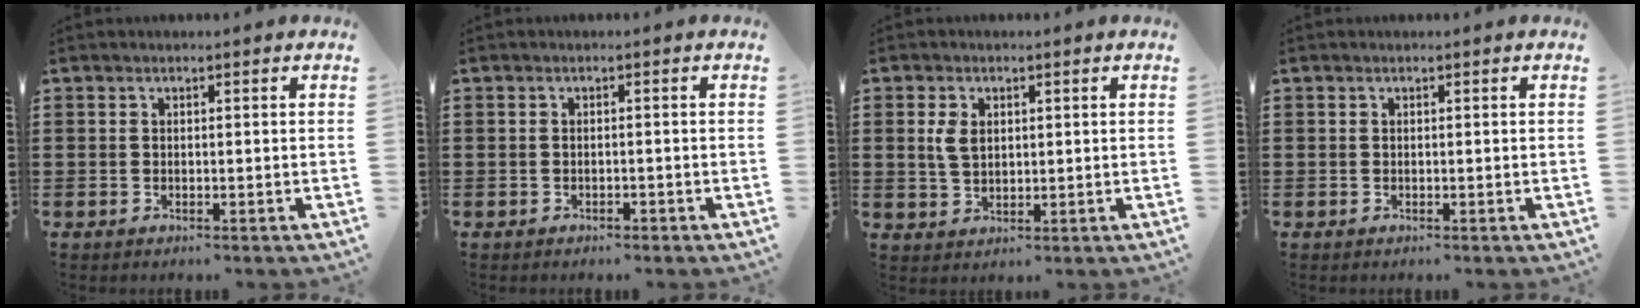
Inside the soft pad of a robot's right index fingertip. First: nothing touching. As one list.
[{"total": 0.8, "force": [-0.7, 0.2, 0.2], "torque": [-0.007, -0.002, -0.015]}, {"total": 3.6, "force": [0.9, 2.3, 2.7], "torque": [-0.066, 0.005, 0.013]}, {"total": 0.0}]